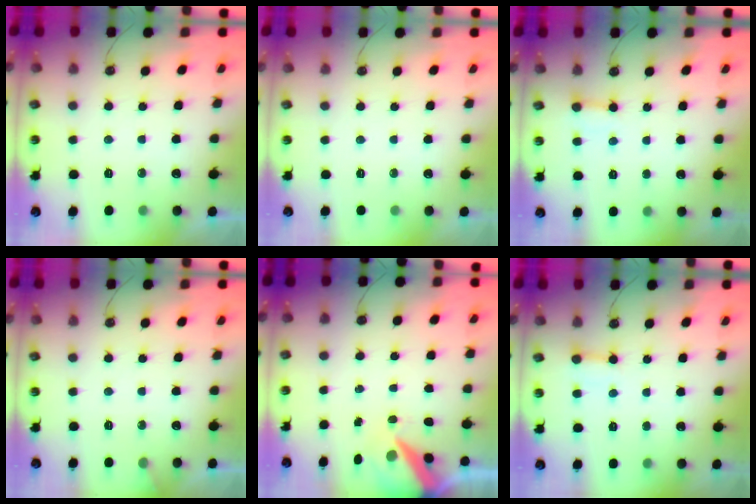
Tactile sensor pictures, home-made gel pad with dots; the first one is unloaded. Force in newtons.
{"total": 0.0}
{"total": 2.2, "press": 2.2, "slide": 0.3}
{"total": 3.4, "press": 3.4, "slide": 0.2}
{"total": 8.4, "press": 8.3, "slide": 1.2}
{"total": 3.0, "press": 3.0, "slide": 0.5}